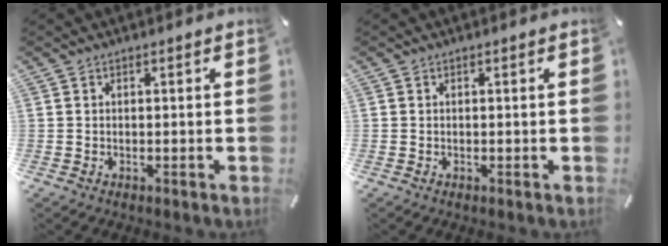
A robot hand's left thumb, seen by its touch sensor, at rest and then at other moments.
{"total": 0.0}